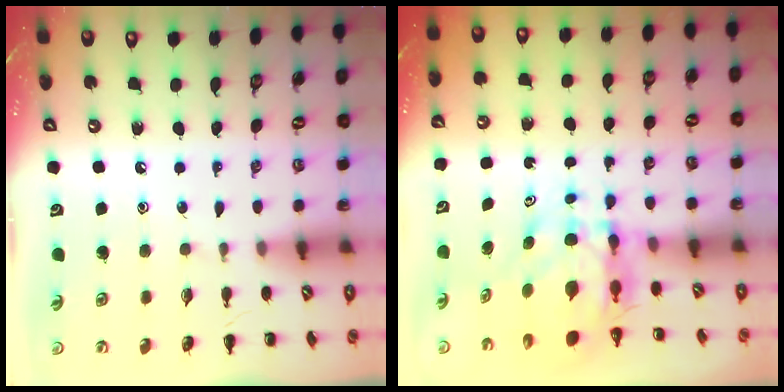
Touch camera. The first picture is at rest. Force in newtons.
{"total": 7.3, "press": 7.1, "slide": 1.5}